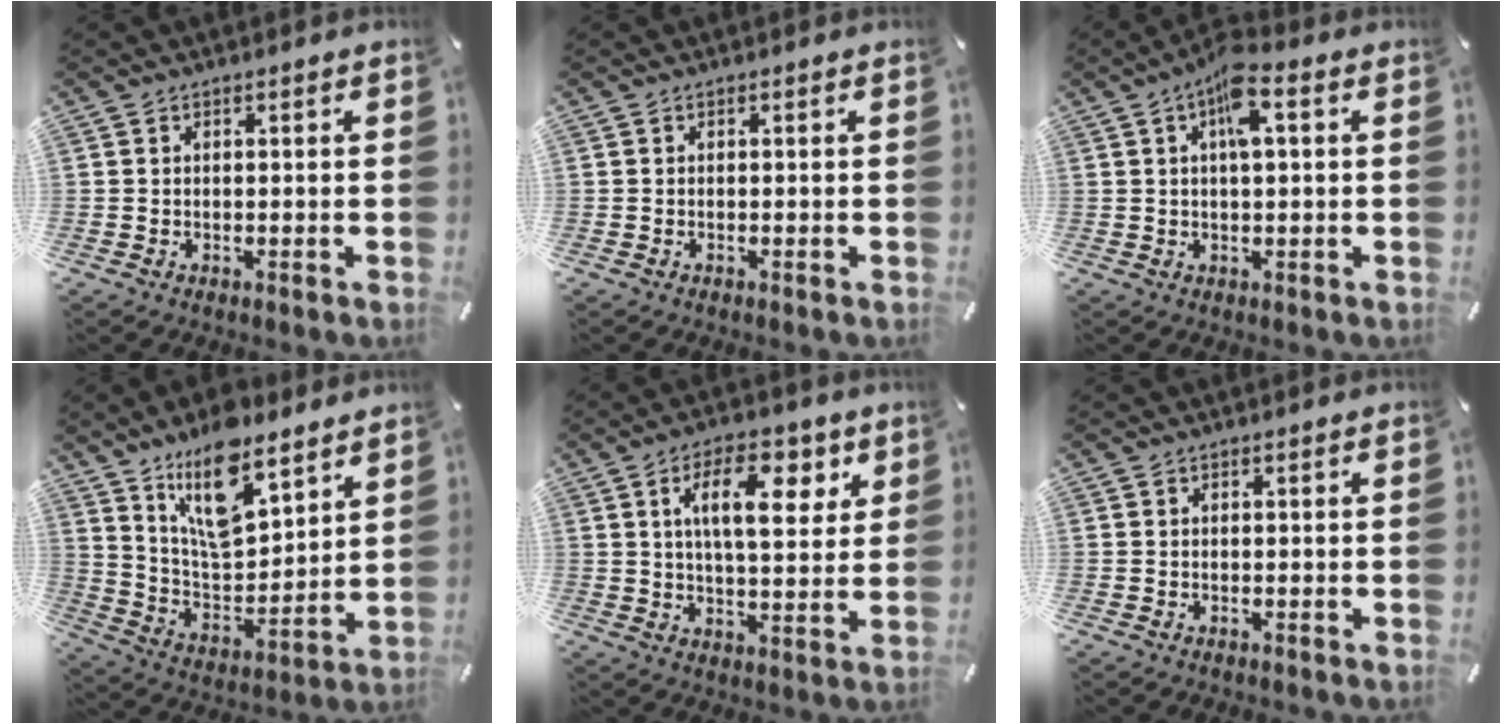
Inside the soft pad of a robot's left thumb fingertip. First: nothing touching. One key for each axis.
{"total": 0.0}
{"total": 7.5, "fx": 2.6, "fy": 2.5, "fz": 6.6, "tx": -0.115, "ty": 0.003, "tz": 0.041}
{"total": 16.2, "fx": 11.7, "fy": 7.0, "fz": 8.7, "tx": -0.159, "ty": -0.066, "tz": 0.209}
{"total": 13.3, "fx": 5.3, "fy": 6.4, "fz": 10.4, "tx": -0.158, "ty": -0.005, "tz": 0.085}
{"total": 0.0}